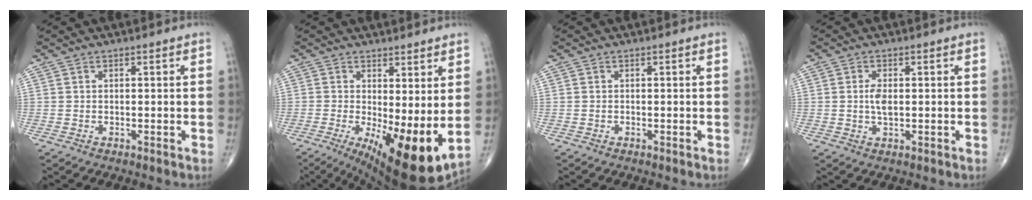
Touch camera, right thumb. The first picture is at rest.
{"total": 14.8, "force": [-1.3, 5.0, 13.8], "torque": [-0.219, -0.032, -0.003]}
{"total": 0.0}
{"total": 3.1, "force": [0.1, 1.5, 2.7], "torque": [-0.051, -0.001, 0.000]}